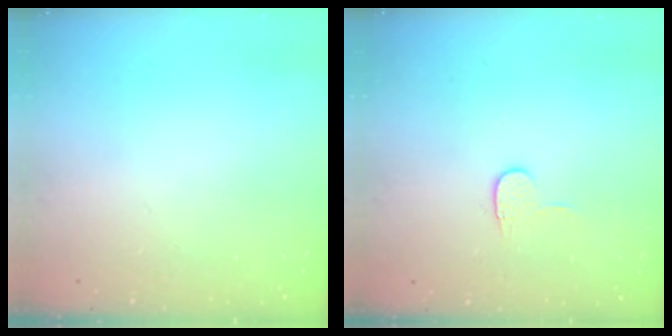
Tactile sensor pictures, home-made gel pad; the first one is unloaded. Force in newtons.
{"total": 3.8, "press": 3.8, "slide": 0.4}